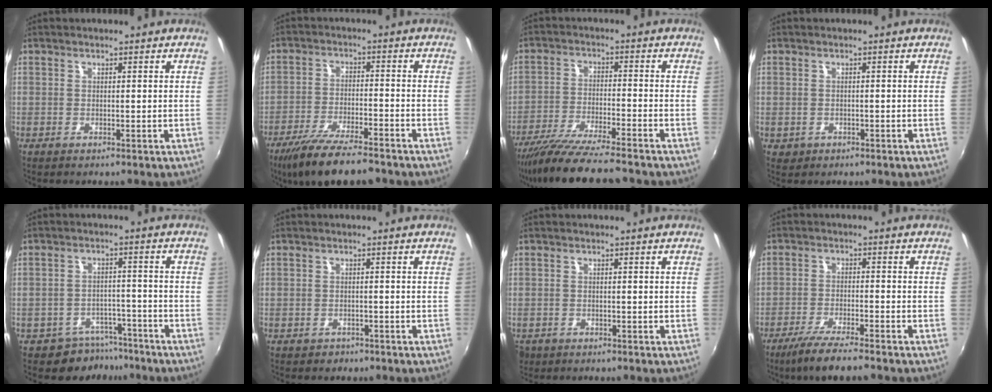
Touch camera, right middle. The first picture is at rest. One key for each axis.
{"total": 13.4, "fx": -10.8, "fy": 2.8, "fz": 7.4, "tx": -0.160, "ty": -0.029, "tz": -0.183}
{"total": 13.3, "fx": -11.6, "fy": 0.8, "fz": 6.6, "tx": -0.141, "ty": -0.034, "tz": -0.199}
{"total": 2.0, "fx": -0.6, "fy": 1.8, "fz": 0.7, "tx": -0.018, "ty": -0.003, "tz": -0.005}
{"total": 6.7, "fx": -5.3, "fy": 4.0, "fz": 0.6, "tx": -0.013, "ty": 0.019, "tz": -0.069}
{"total": 2.1, "fx": -1.3, "fy": 1.7, "fz": 0.2, "tx": -0.010, "ty": 0.000, "tz": -0.018}
{"total": 2.8, "fx": -1.4, "fy": 2.2, "fz": 1.0, "tx": -0.026, "ty": -0.007, "tz": -0.021}
{"total": 7.9, "fx": -6.5, "fy": 0.5, "fz": 4.5, "tx": -0.102, "ty": -0.019, "tz": -0.113}